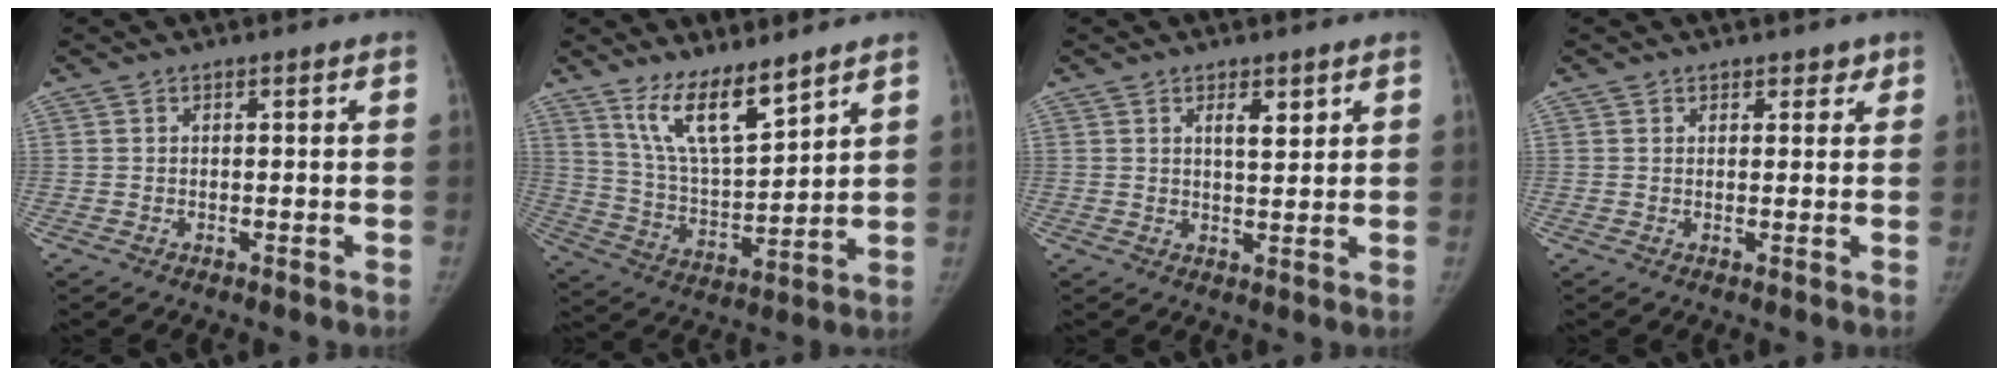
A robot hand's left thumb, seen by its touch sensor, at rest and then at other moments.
{"total": 11.8, "force": [8.6, 3.0, 7.5], "torque": [-0.117, -0.066, 0.174]}
{"total": 3.5, "force": [1.9, 1.4, 2.6], "torque": [-0.029, -0.013, 0.031]}
{"total": 1.9, "force": [1.4, 1.3, 0.3], "torque": [0.021, -0.006, 0.012]}